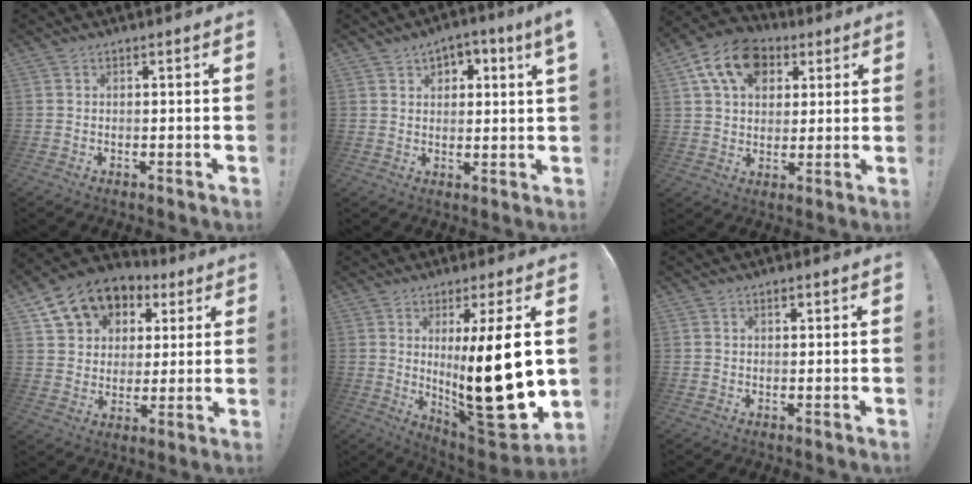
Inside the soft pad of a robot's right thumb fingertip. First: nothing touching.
{"total": 3.8, "force": [2.0, 1.7, 2.7], "torque": [-0.032, -0.003, 0.032]}
{"total": 15.0, "force": [6.3, 10.8, 8.4], "torque": [-0.134, -0.014, 0.120]}
{"total": 12.9, "force": [7.0, 9.6, 5.0], "torque": [-0.077, -0.040, 0.137]}
{"total": 21.3, "force": [2.0, 3.8, 20.9], "torque": [-0.326, -0.040, 0.029]}
{"total": 1.3, "force": [0.8, 0.7, 0.7], "torque": [-0.007, 0.000, 0.013]}